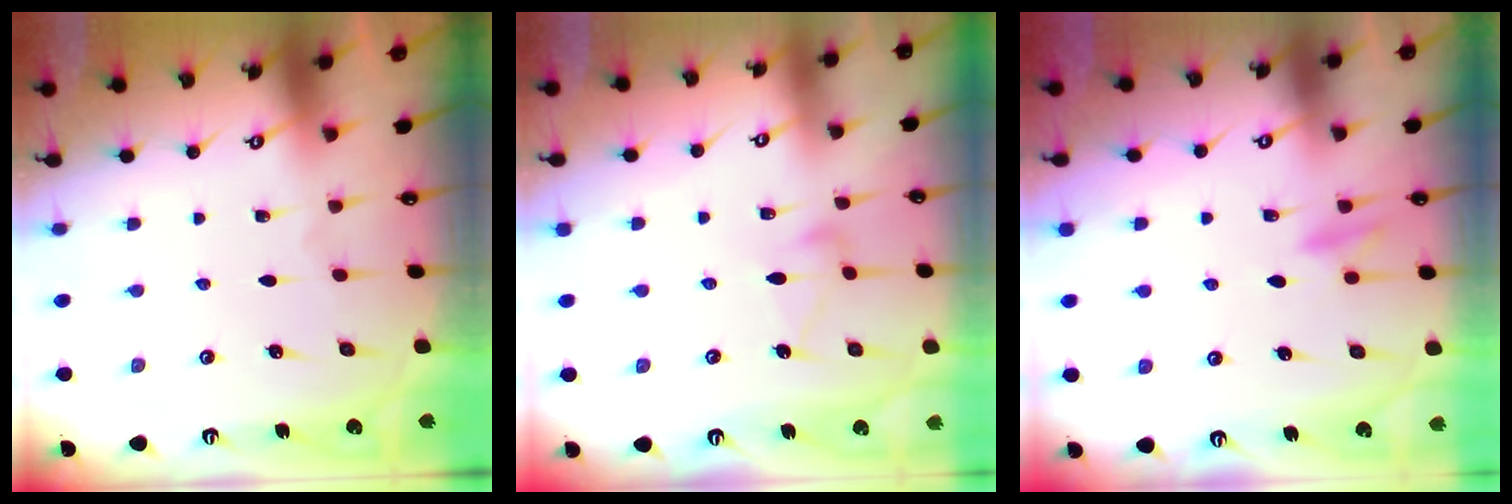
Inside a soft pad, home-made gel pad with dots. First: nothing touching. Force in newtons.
{"total": 8.7, "press": 8.7, "slide": 0.5}
{"total": 9.3, "press": 9.2, "slide": 1.3}